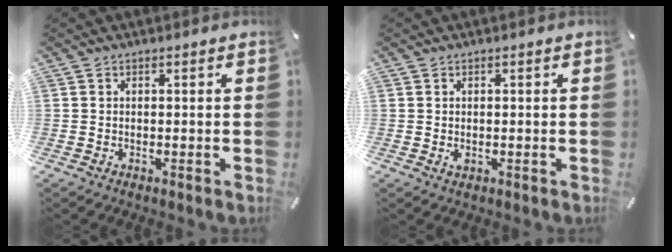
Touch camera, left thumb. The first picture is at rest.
{"total": 1.3, "force": [-0.2, 0.7, 1.0], "torque": [-0.019, 0.002, -0.005]}